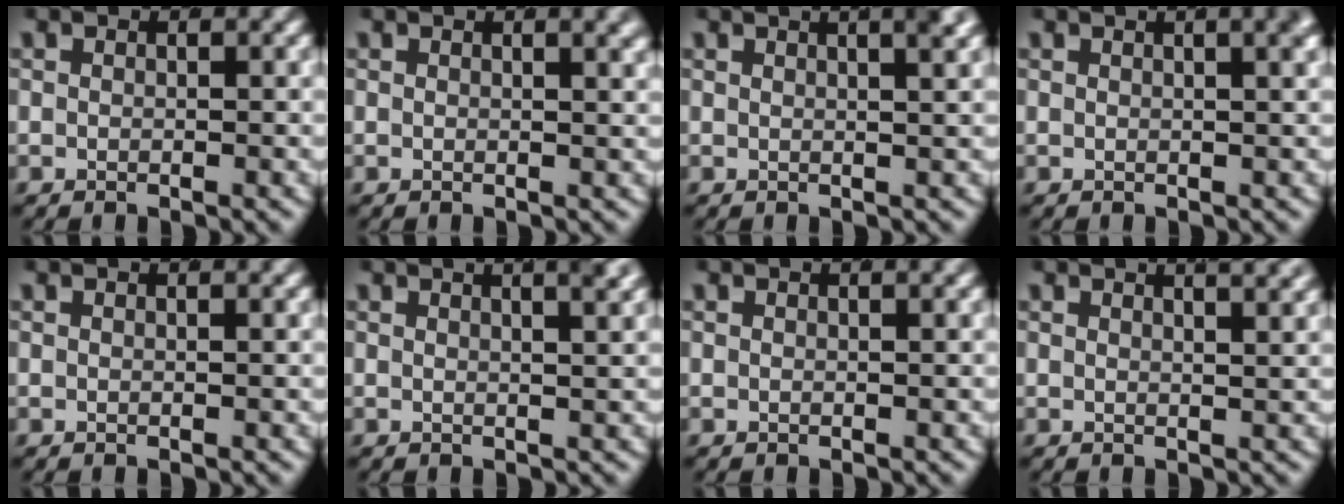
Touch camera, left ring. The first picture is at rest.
{"total": 1.8, "force": [1.1, 0.0, 1.4], "torque": [-0.012, 0.006, 0.015]}
{"total": 4.9, "force": [2.7, 1.2, 4.0], "torque": [-0.036, 0.020, 0.035]}
{"total": 2.9, "force": [1.3, 0.5, 2.5], "torque": [-0.014, 0.018, 0.014]}
{"total": 0.7, "force": [0.6, -0.2, 0.3], "torque": [-0.001, 0.004, 0.007]}
{"total": 5.2, "force": [3.0, 1.4, 4.1], "torque": [-0.037, 0.018, 0.039]}
{"total": 1.0, "force": [0.7, -0.1, 0.6], "torque": [-0.003, 0.007, 0.009]}
{"total": 3.5, "force": [2.5, 0.4, 2.4], "torque": [-0.021, 0.005, 0.037]}